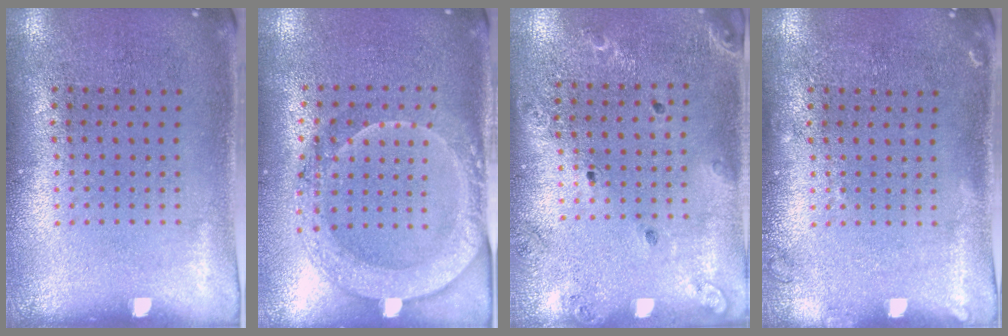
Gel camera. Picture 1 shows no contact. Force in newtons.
{"total": 2.0, "press": 1.9, "slide": 0.6}
{"total": 1.4, "press": 1.4, "slide": 0.1}
{"total": 0.9, "press": 0.9, "slide": 0.2}